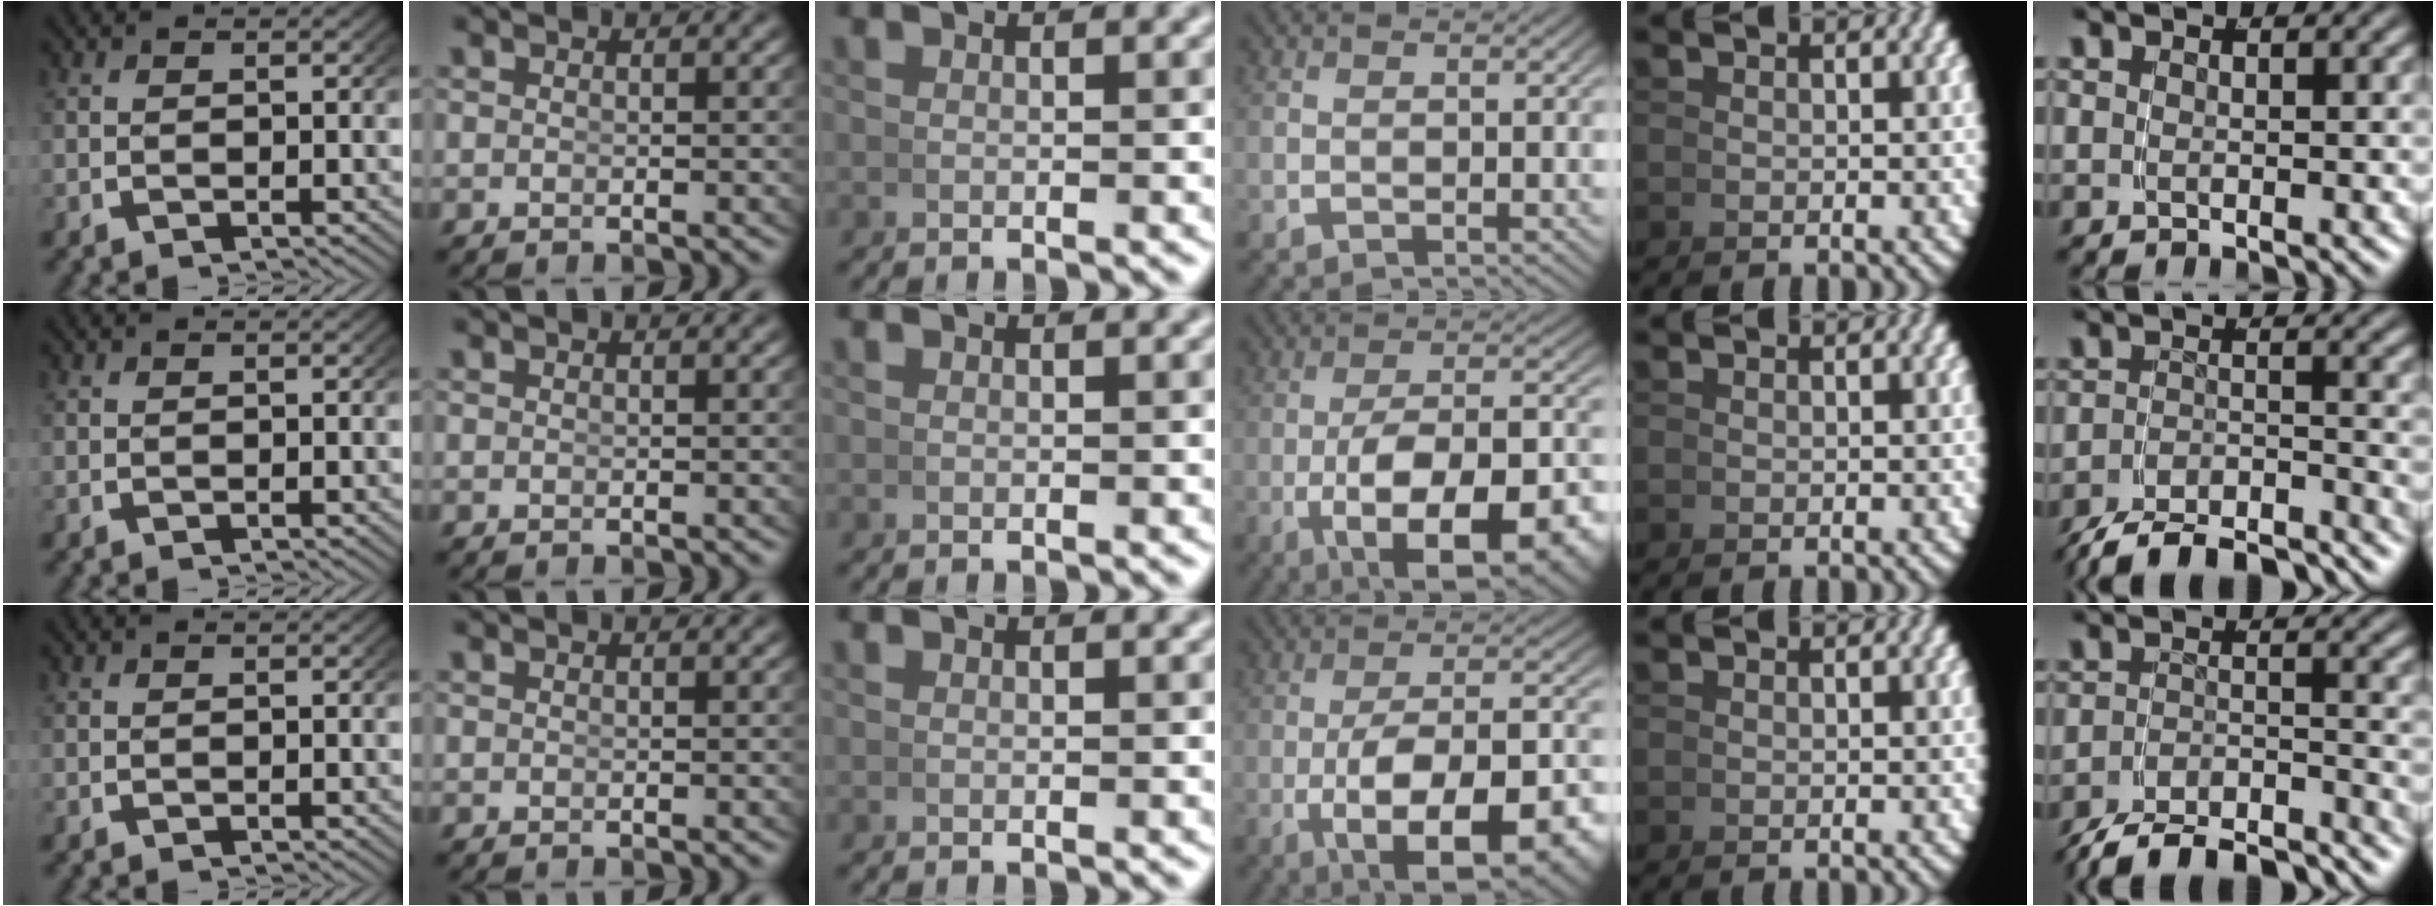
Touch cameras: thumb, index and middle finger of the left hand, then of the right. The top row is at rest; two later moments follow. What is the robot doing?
{"motion": "grasp_and_lifting", "object": "calculator"}